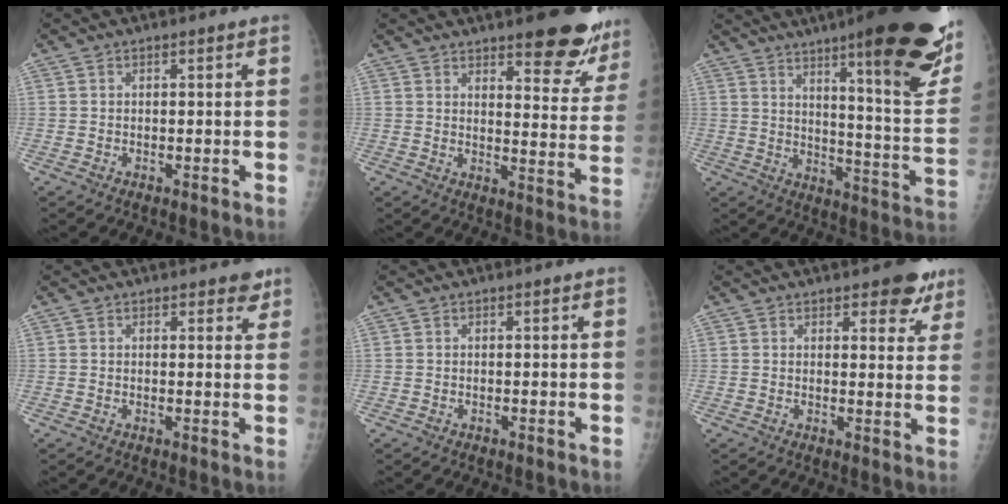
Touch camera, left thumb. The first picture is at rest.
{"total": 14.7, "force": [10.8, 4.4, 8.9], "torque": [-0.067, -0.074, 0.129]}
{"total": 27.6, "force": [16.1, 4.7, 21.9], "torque": [-0.249, -0.067, 0.227]}
{"total": 2.4, "force": [1.7, 1.2, 1.2], "torque": [0.007, -0.007, 0.016]}
{"total": 0.0}
{"total": 6.0, "force": [4.1, 2.6, 3.6], "torque": [-0.010, -0.019, 0.047]}